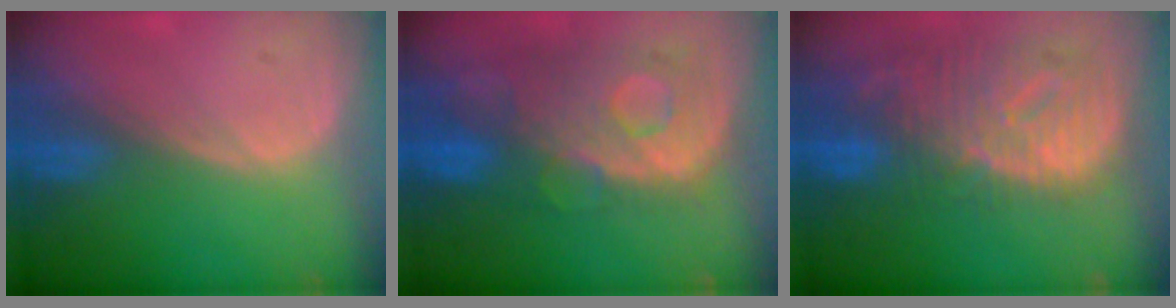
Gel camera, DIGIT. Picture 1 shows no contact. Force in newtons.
{"total": 11.2, "press": 9.7, "slide": 5.6}
{"total": 12.4, "press": 10.7, "slide": 6.3}